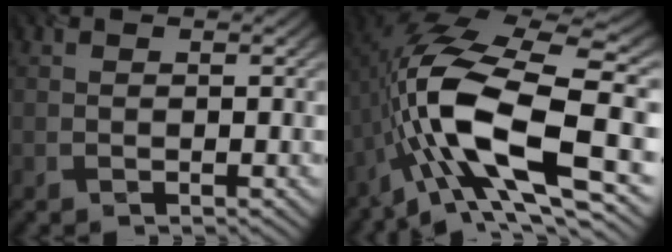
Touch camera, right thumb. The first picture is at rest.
{"total": 15.2, "force": [-3.5, 5.7, 13.6], "torque": [-0.271, 0.002, -0.069]}